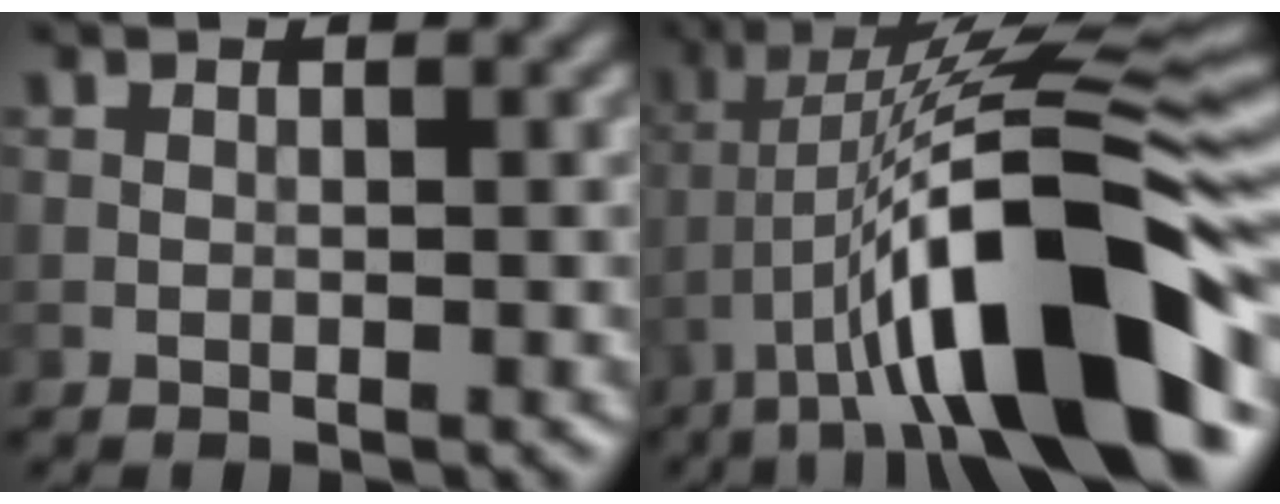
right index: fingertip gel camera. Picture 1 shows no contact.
{"total": 14.3, "force": [-5.1, 3.4, 12.9], "torque": [-0.208, 0.018, -0.080]}